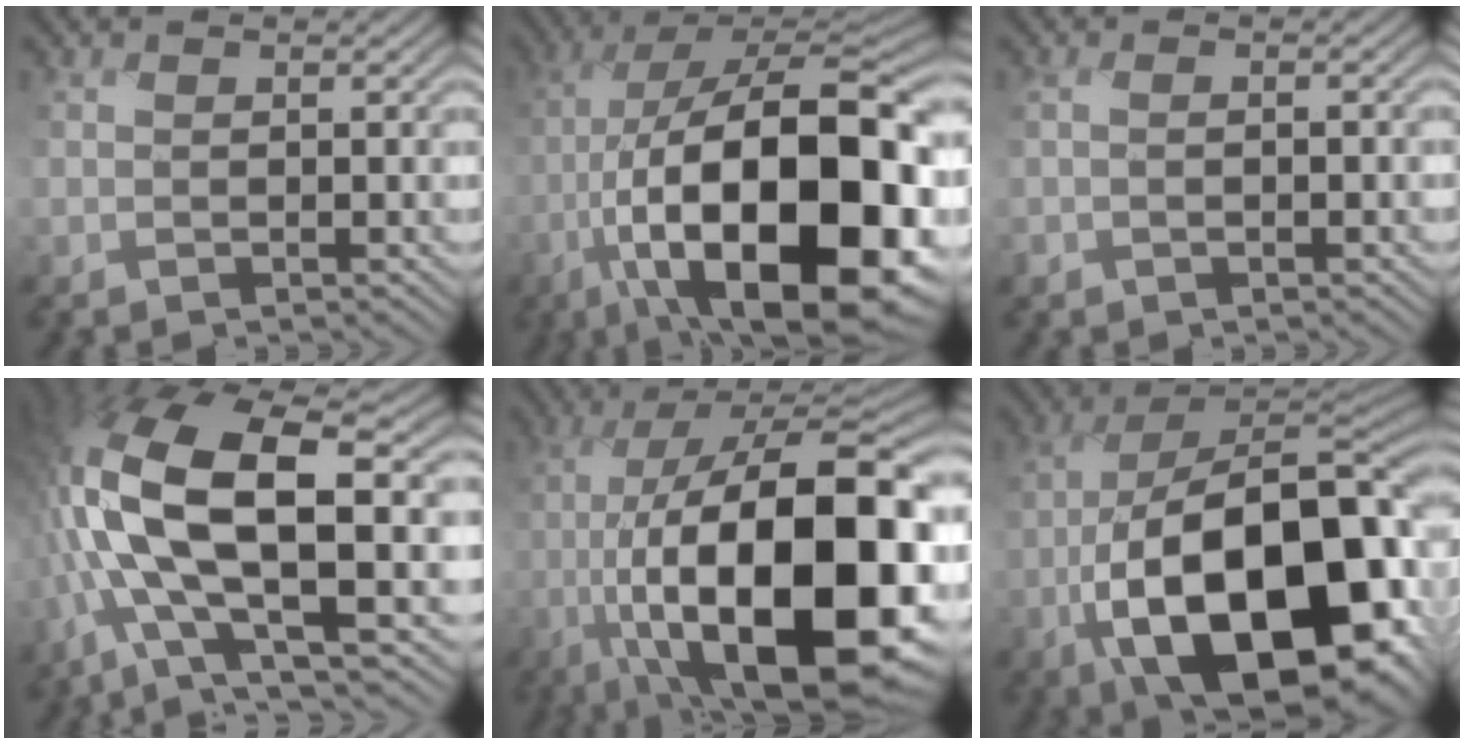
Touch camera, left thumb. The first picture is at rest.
{"total": 22.3, "force": [-6.4, 9.4, 19.2], "torque": [-0.323, -0.021, -0.091]}
{"total": 1.9, "force": [-0.5, 1.4, 1.2], "torque": [-0.017, 0.002, -0.002]}
{"total": 16.9, "force": [-0.3, 7.5, 15.2], "torque": [-0.333, 0.010, -0.011]}
{"total": 22.1, "force": [-4.8, 9.2, 19.5], "torque": [-0.344, -0.020, -0.068]}
{"total": 21.6, "force": [-6.6, 11.4, 17.1], "torque": [-0.294, -0.034, -0.089]}